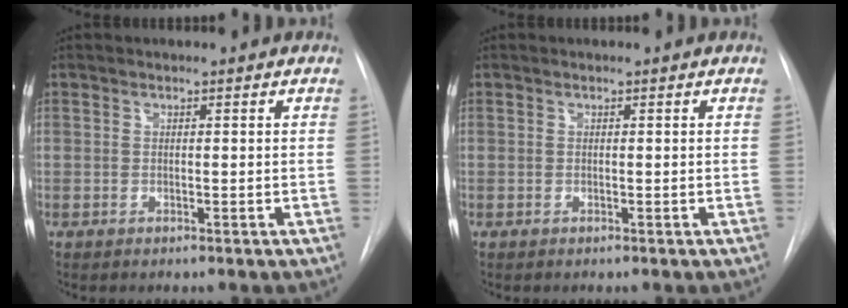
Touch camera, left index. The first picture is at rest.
{"total": 0.0}